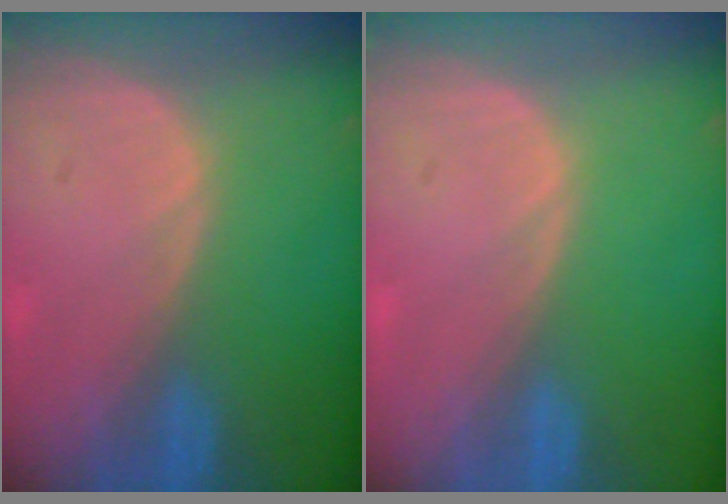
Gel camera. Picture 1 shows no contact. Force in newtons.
{"total": 0.0}